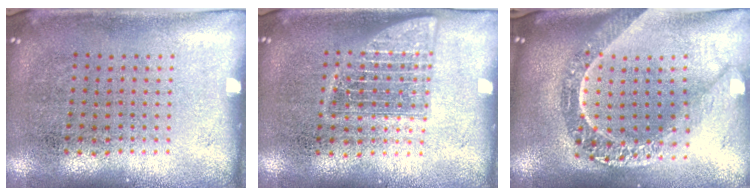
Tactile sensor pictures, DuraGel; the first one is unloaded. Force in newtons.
{"total": 1.8, "press": 1.7, "slide": 0.3}
{"total": 2.8, "press": 2.2, "slide": 1.7}